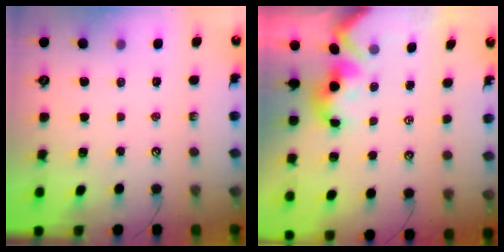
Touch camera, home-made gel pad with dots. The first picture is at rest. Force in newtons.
{"total": 1.8, "press": 1.6, "slide": 0.8}